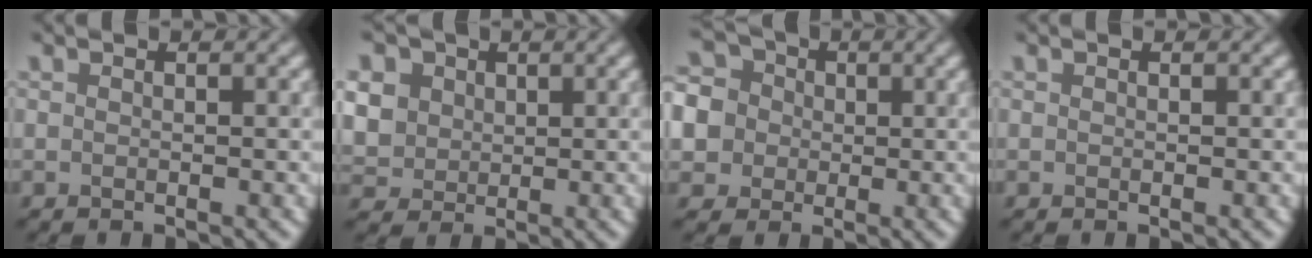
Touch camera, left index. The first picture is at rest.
{"total": 8.3, "force": [3.2, 6.6, 3.7], "torque": [-0.100, 0.022, 0.050]}
{"total": 8.2, "force": [0.5, 7.4, 3.4], "torque": [-0.083, 0.038, -0.026]}
{"total": 0.0}